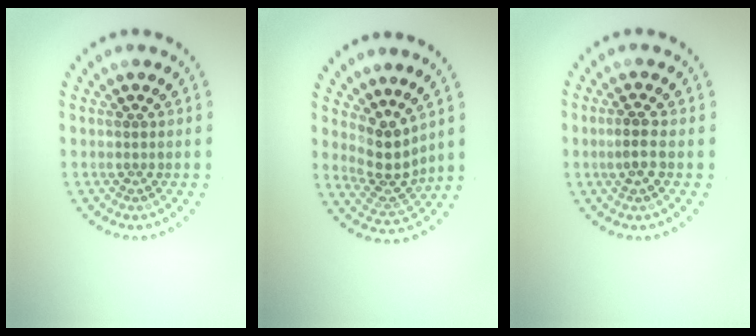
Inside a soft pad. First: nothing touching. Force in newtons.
{"total": 3.5, "press": 2.7, "slide": 2.3}
{"total": 1.8, "press": 1.7, "slide": 0.6}